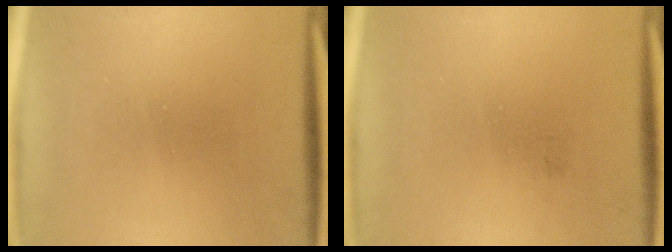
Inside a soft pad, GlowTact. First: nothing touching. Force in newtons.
{"total": 0.7}